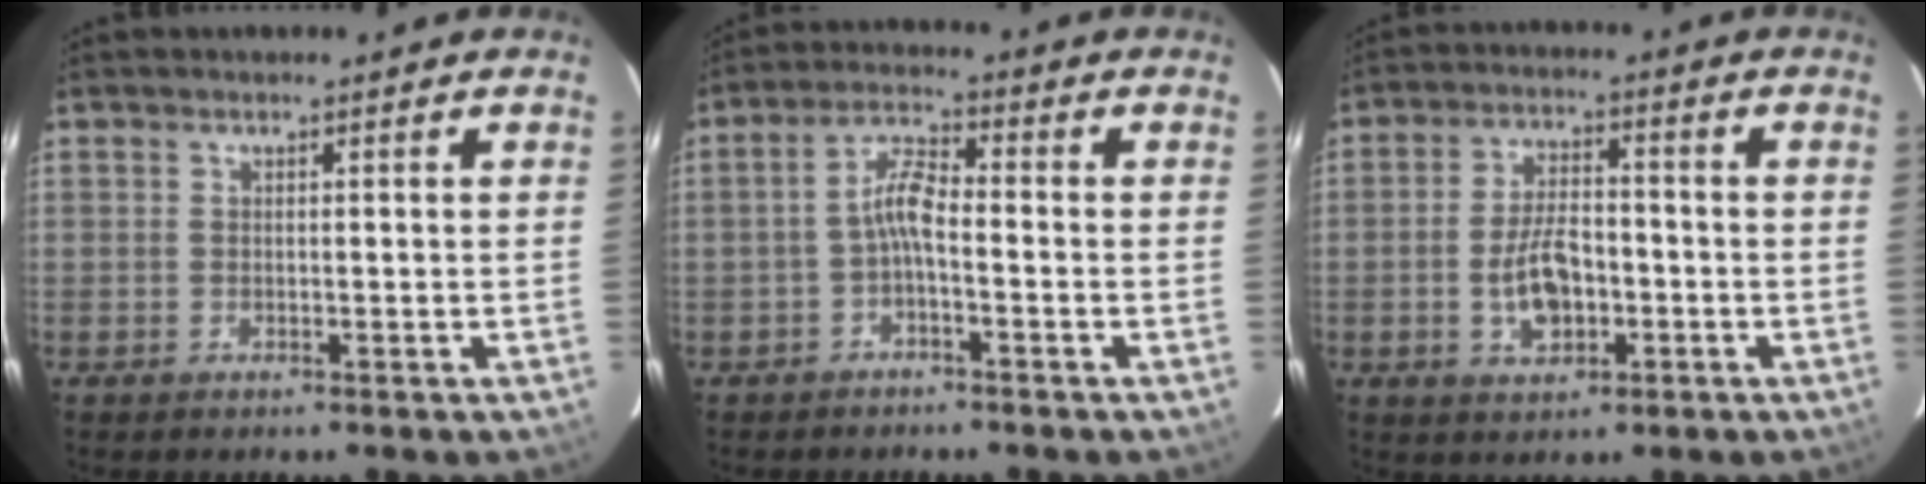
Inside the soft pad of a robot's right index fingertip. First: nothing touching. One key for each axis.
{"total": 4.4, "fx": -1.7, "fy": 1.1, "fz": 3.9, "tx": -0.084, "ty": 0.015, "tz": -0.035}
{"total": 8.4, "fx": -2.2, "fy": 4.5, "fz": 6.7, "tx": -0.127, "ty": 0.008, "tz": -0.031}